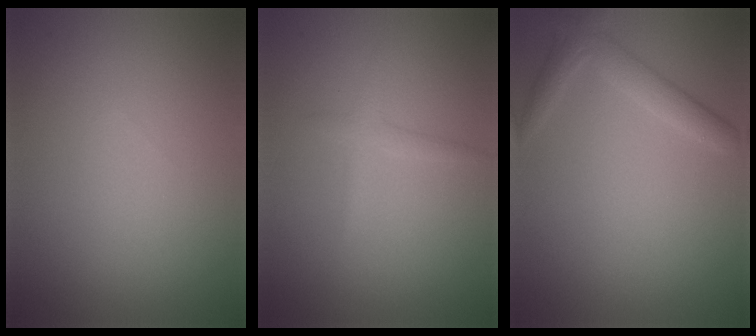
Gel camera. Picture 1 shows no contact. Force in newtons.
{"total": 1.2, "press": 1.2, "slide": 0.1}
{"total": 2.3, "press": 2.3, "slide": 0.1}